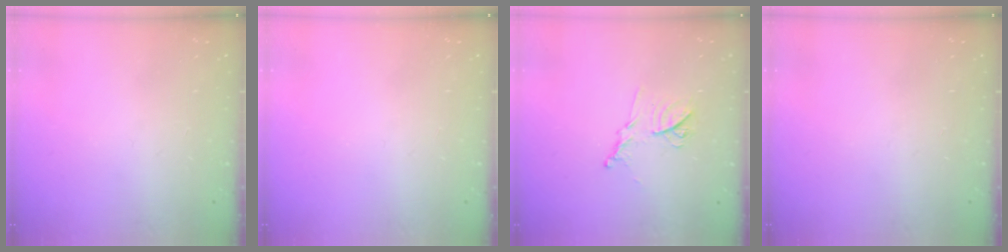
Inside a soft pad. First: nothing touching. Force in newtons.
{"total": 0.0}
{"total": 11.0, "press": 11.0, "slide": 0.4}
{"total": 0.0}